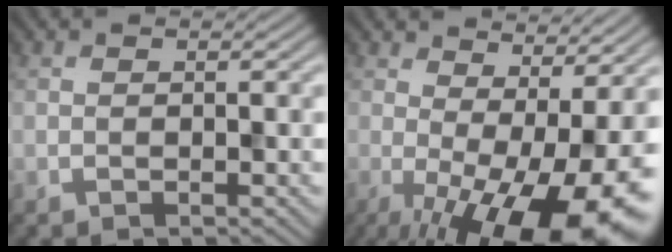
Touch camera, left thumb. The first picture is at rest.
{"total": 17.0, "force": [-3.2, 6.3, 15.4], "torque": [-0.208, -0.011, -0.028]}